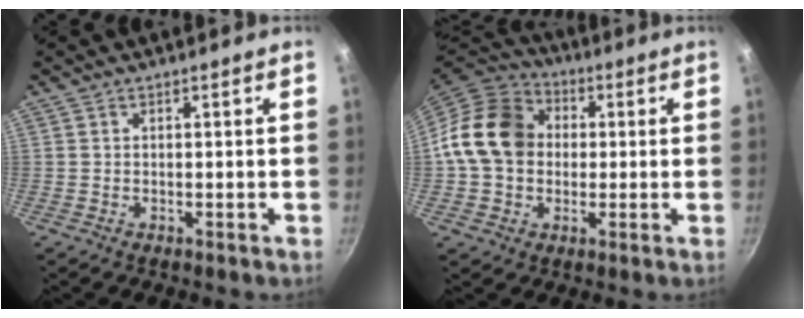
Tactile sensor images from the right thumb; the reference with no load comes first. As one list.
[{"total": 16.0, "force": [1.3, 13.0, 9.3], "torque": [-0.142, 0.029, 0.008]}]